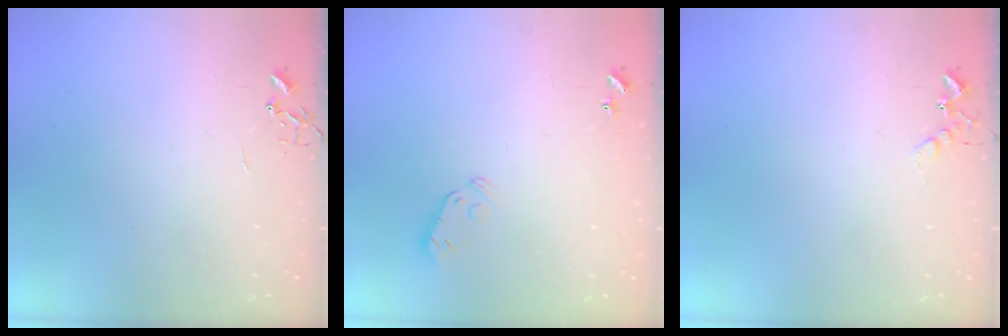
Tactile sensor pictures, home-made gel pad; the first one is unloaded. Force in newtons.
{"total": 3.6, "press": 3.4, "slide": 0.9}
{"total": 5.2, "press": 5.1, "slide": 0.9}